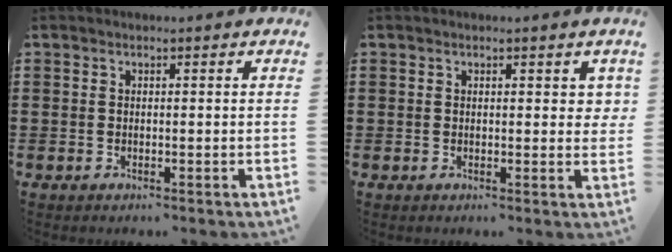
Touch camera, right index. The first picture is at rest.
{"total": 2.0, "force": [0.5, 1.2, 1.5], "torque": [-0.007, -0.003, 0.004]}